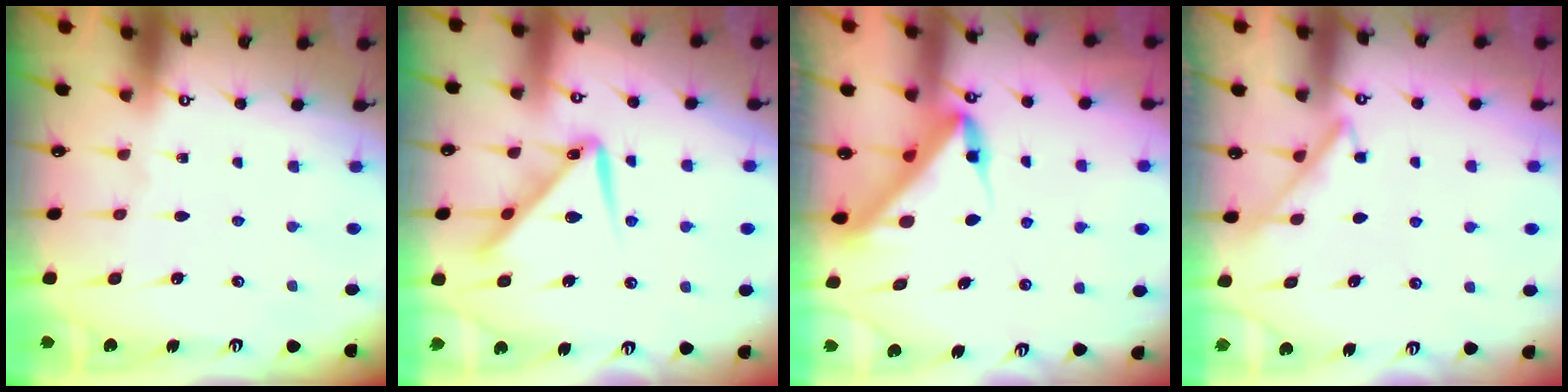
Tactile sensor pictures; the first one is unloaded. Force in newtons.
{"total": 11.8, "press": 11.8, "slide": 0.7}
{"total": 6.4, "press": 6.4, "slide": 0.3}
{"total": 3.4, "press": 3.4, "slide": 0.5}